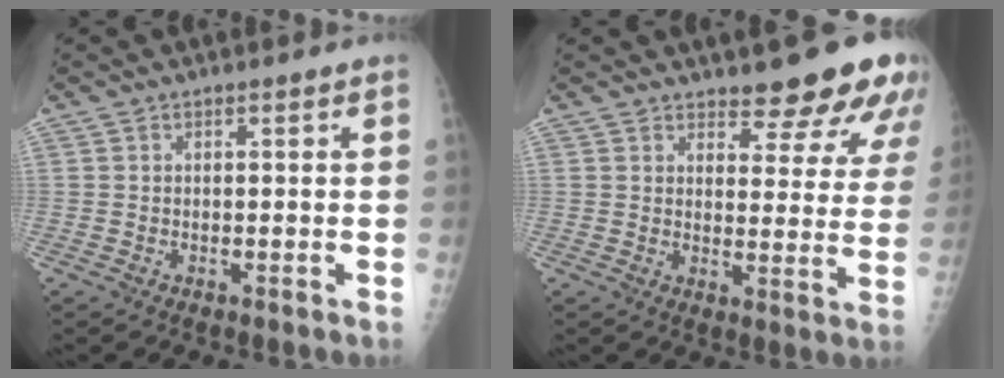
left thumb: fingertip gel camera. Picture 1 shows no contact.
{"total": 12.4, "force": [10.0, 4.1, 6.1], "torque": [-0.029, -0.065, 0.111]}